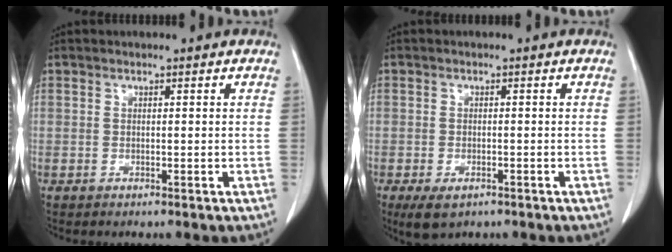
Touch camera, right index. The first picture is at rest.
{"total": 4.0, "force": [-2.4, 2.0, 2.5], "torque": [-0.042, -0.007, -0.029]}